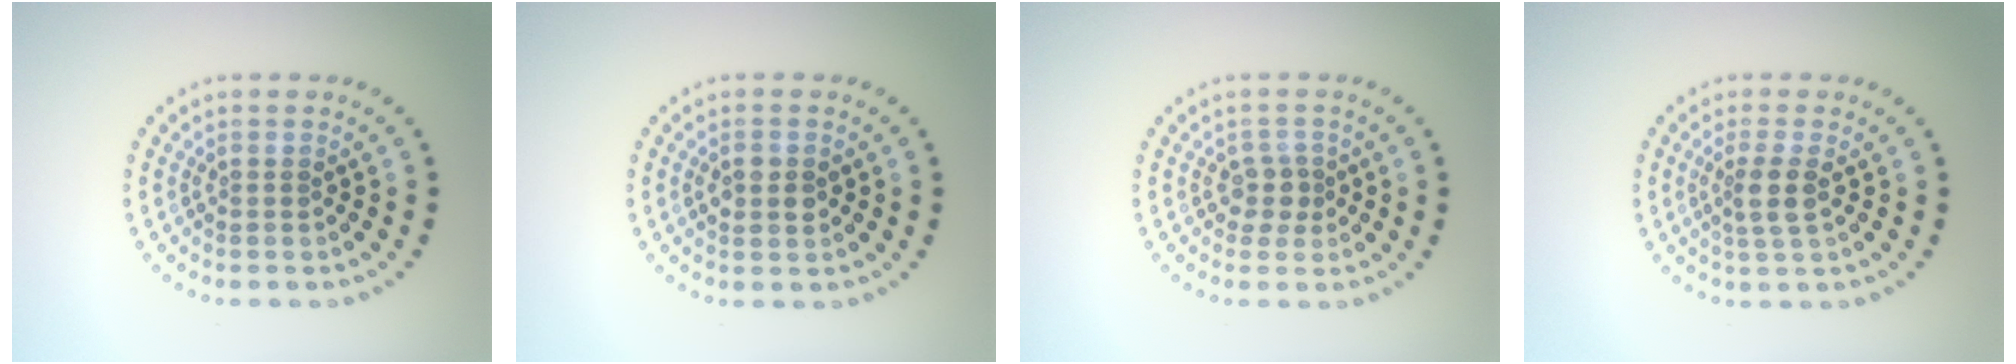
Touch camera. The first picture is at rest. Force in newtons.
{"total": 2.3, "press": 2.3, "slide": 0.1}
{"total": 1.8, "press": 1.5, "slide": 1.0}
{"total": 2.3, "press": 2.0, "slide": 1.1}